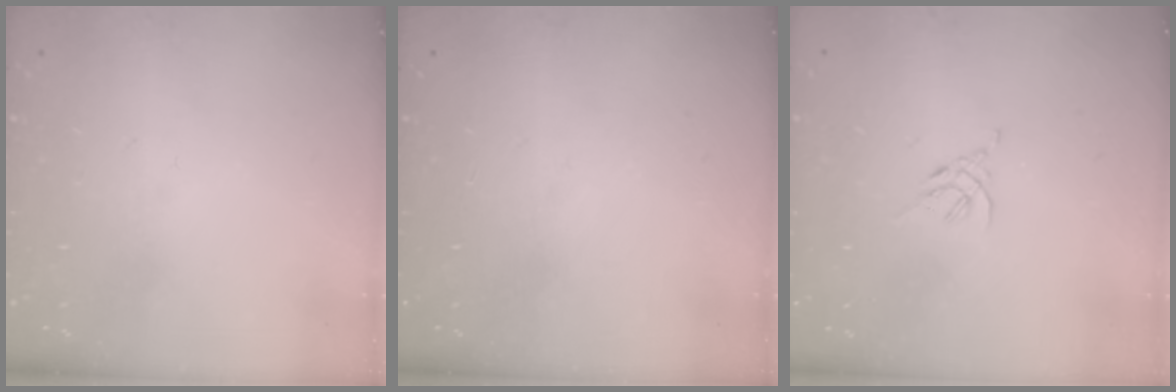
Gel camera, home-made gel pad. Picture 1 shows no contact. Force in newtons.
{"total": 0.0}
{"total": 2.7, "press": 2.6, "slide": 0.7}